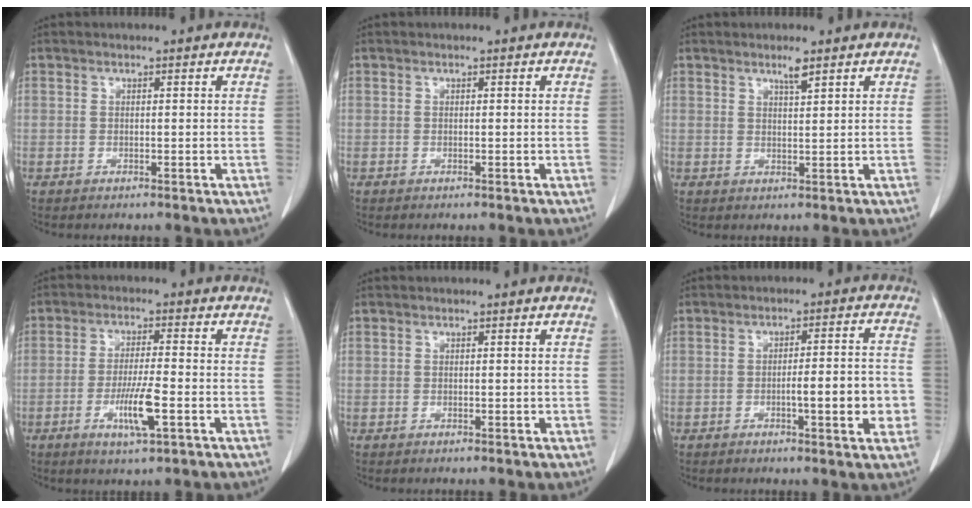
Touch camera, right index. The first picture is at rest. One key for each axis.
{"total": 0.0}
{"total": 2.1, "fx": 1.5, "fy": 0.1, "fz": 1.4, "tx": -0.028, "ty": -0.001, "tz": 0.029}
{"total": 6.8, "fx": -2.5, "fy": 0.4, "fz": 6.3, "tx": -0.118, "ty": -0.011, "tz": -0.043}
{"total": 0.0}
{"total": 7.7, "fx": -2.0, "fy": 1.1, "fz": 7.4, "tx": -0.099, "ty": 0.010, "tz": -0.024}